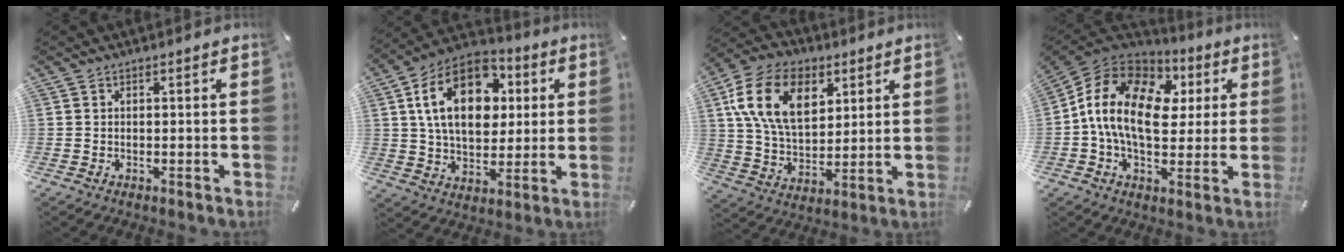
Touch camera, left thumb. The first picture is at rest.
{"total": 19.2, "force": [5.2, 12.8, 13.3], "torque": [-0.244, -0.004, 0.088]}
{"total": 16.5, "force": [6.4, 11.1, 10.4], "torque": [-0.213, -0.003, 0.119]}
{"total": 16.0, "force": [1.0, 11.0, 11.5], "torque": [-0.250, 0.001, 0.017]}